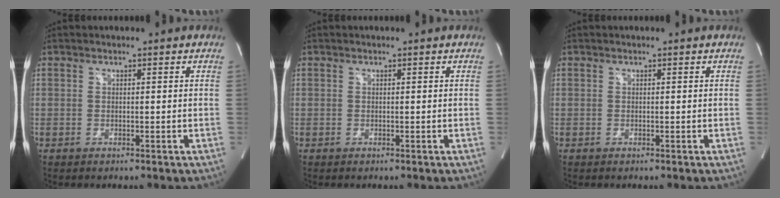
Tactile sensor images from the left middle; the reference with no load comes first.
{"total": 0.0}
{"total": 0.0}